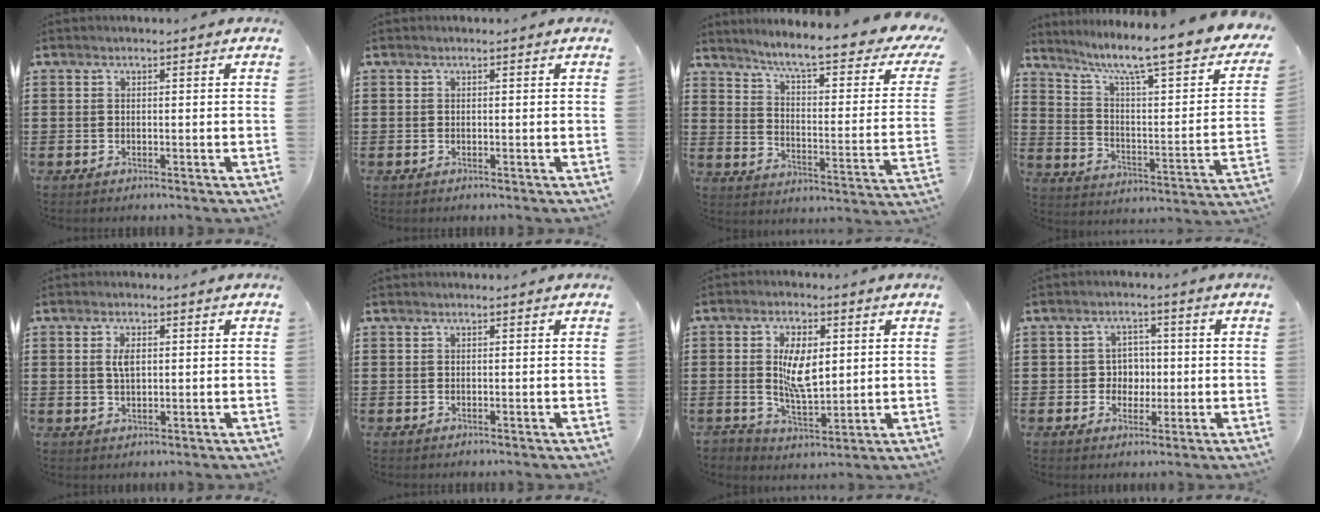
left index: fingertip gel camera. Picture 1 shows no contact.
{"total": 0.0}
{"total": 6.5, "force": [4.9, -0.3, 4.2], "torque": [-0.095, -0.044, 0.072]}
{"total": 8.4, "force": [6.3, 0.6, 5.4], "torque": [-0.116, -0.055, 0.092]}
{"total": 2.8, "force": [0.7, 1.1, 2.5], "torque": [-0.053, 0.007, 0.010]}
{"total": 0.0}
{"total": 7.2, "force": [1.0, 3.8, 6.0], "torque": [-0.104, 0.005, 0.014]}
{"total": 3.8, "force": [-0.2, 3.4, 1.6], "torque": [-0.036, 0.004, -0.010]}